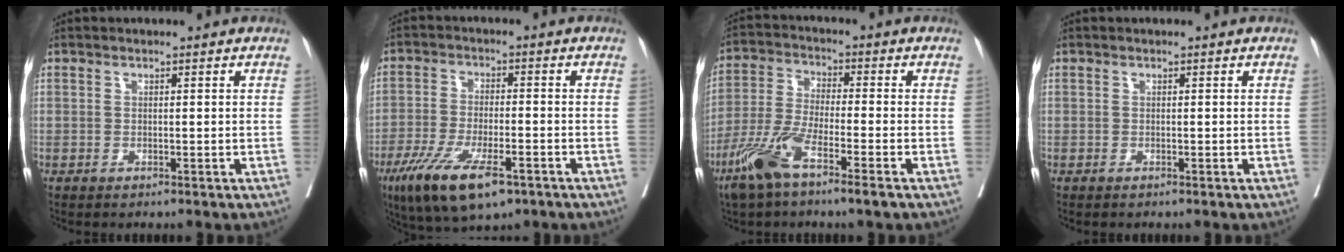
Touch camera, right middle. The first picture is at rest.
{"total": 11.9, "force": [-6.9, 3.3, 9.1], "torque": [-0.169, -0.024, -0.114]}
{"total": 9.3, "force": [-5.5, 1.0, 7.5], "torque": [-0.161, -0.014, -0.112]}
{"total": 0.0}